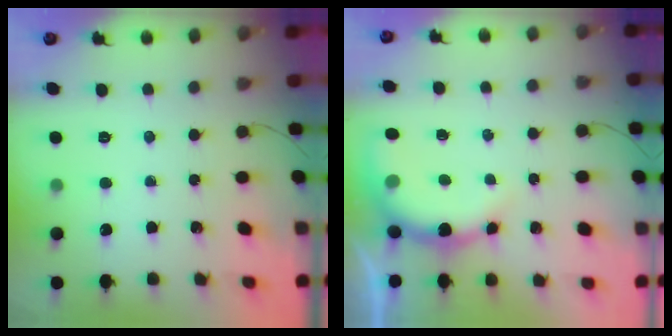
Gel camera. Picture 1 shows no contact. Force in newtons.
{"total": 9.0, "press": 8.9, "slide": 0.6}